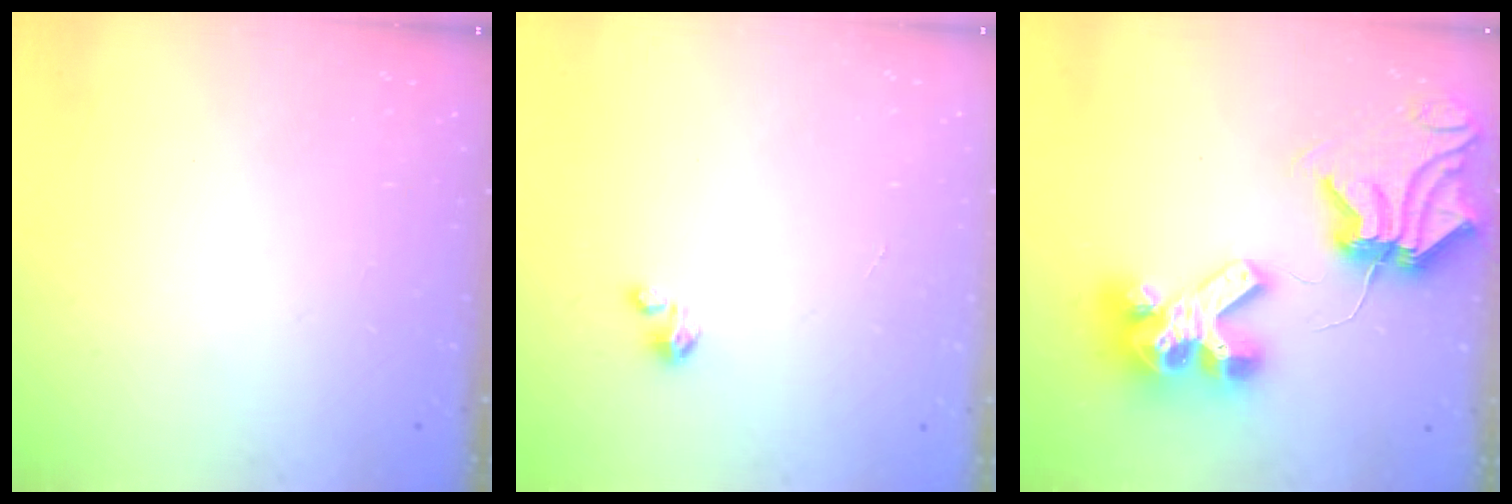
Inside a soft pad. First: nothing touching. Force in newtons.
{"total": 1.8, "press": 1.8, "slide": 0.1}
{"total": 15.4, "press": 15.3, "slide": 2.1}